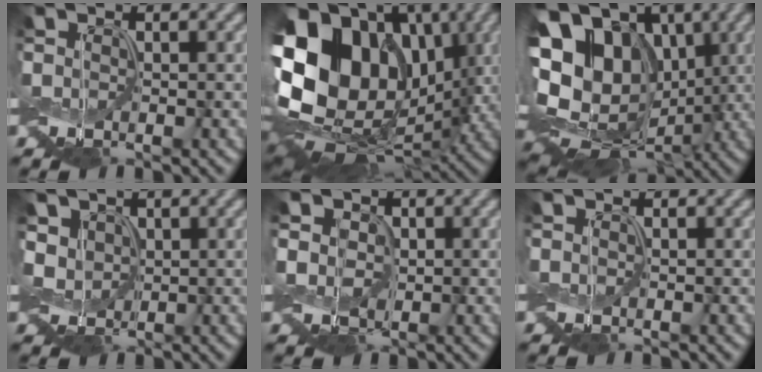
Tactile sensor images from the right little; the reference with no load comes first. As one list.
[{"total": 17.2, "force": [1.4, 13.2, 11.0], "torque": [-0.203, 0.015, 0.034]}, {"total": 16.6, "force": [1.4, 12.9, 10.3], "torque": [-0.183, 0.016, 0.037]}, {"total": 2.6, "force": [0.1, 2.3, 1.3], "torque": [-0.029, -0.001, -0.004]}, {"total": 3.9, "force": [0.3, 3.5, 1.9], "torque": [-0.045, 0.012, -0.014]}, {"total": 0.0}]